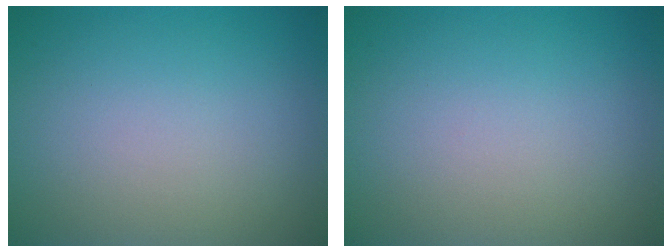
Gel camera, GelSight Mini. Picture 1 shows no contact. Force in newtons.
{"total": 0.0}